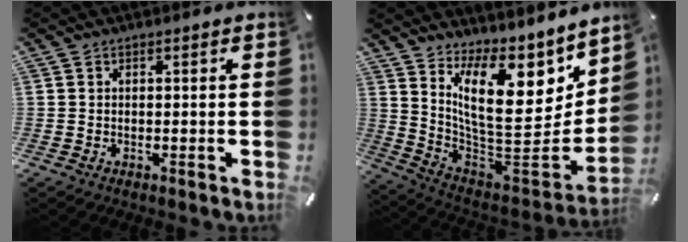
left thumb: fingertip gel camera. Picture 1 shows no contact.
{"total": 18.4, "force": [8.8, 10.1, 12.6], "torque": [-0.193, -0.090, 0.152]}